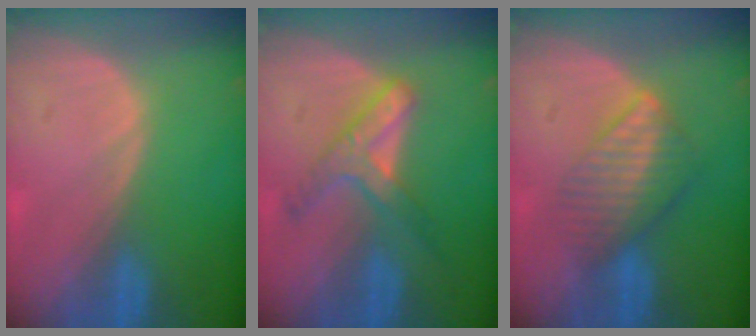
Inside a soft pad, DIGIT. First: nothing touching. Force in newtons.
{"total": 5.9, "press": 5.6, "slide": 1.7}
{"total": 6.5, "press": 6.1, "slide": 2.4}